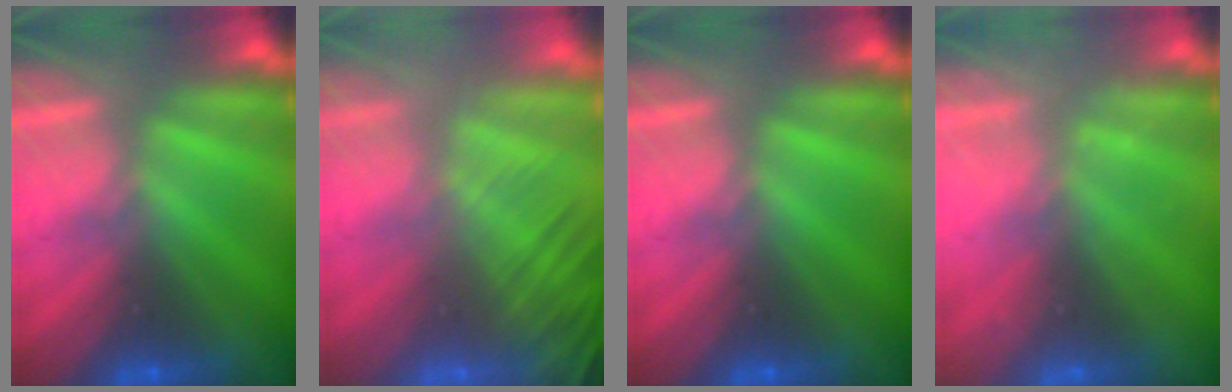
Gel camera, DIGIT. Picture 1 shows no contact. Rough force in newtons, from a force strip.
{"total": 5.5}
{"total": 0.0}
{"total": 2.2}